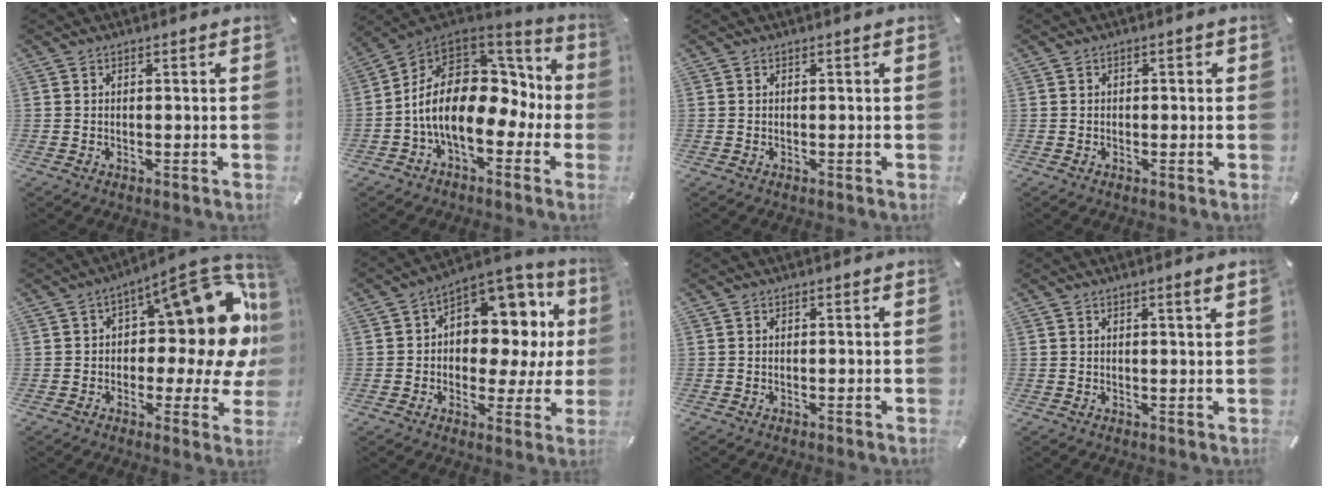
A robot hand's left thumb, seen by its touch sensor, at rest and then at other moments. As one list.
[{"total": 19.5, "force": [-1.7, 11.8, 15.4], "torque": [-0.288, -0.003, -0.024]}, {"total": 0.0}, {"total": 1.0, "force": [-0.3, 0.7, 0.5], "torque": [-0.011, 0.005, -0.009]}, {"total": 19.9, "force": [5.8, 9.7, 16.3], "torque": [-0.188, -0.051, 0.093]}, {"total": 12.2, "force": [3.1, 9.0, 7.6], "torque": [-0.101, -0.036, 0.060]}, {"total": 0.0}, {"total": 2.2, "force": [1.1, 0.2, 1.9], "torque": [-0.030, -0.002, 0.015]}]